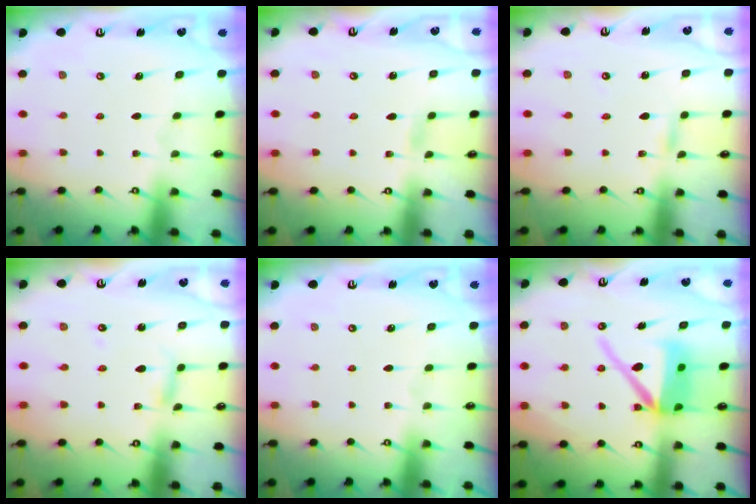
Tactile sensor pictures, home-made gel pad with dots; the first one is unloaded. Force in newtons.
{"total": 2.3, "press": 2.3, "slide": 0.3}
{"total": 2.4, "press": 2.4, "slide": 0.1}
{"total": 2.7, "press": 2.7, "slide": 0.2}
{"total": 0.0}
{"total": 11.3, "press": 11.2, "slide": 1.5}